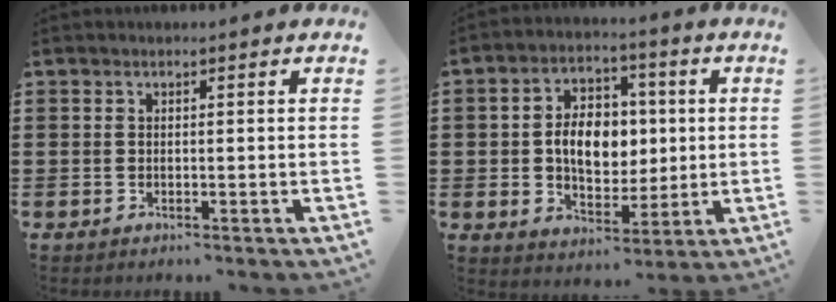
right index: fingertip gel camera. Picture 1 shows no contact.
{"total": 8.2, "force": [0.5, 5.8, 5.8], "torque": [-0.107, 0.010, 0.001]}